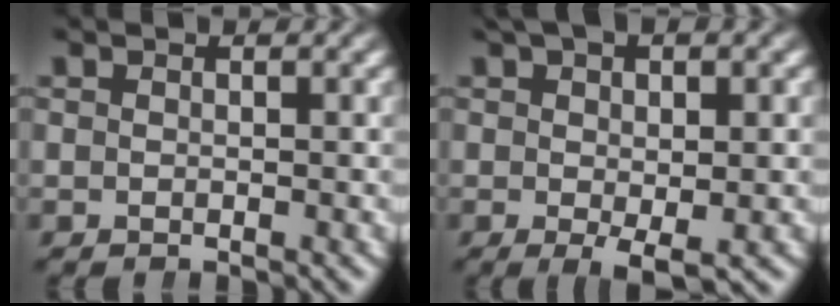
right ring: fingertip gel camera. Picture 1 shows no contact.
{"total": 3.5, "force": [-0.1, 1.0, 3.3], "torque": [-0.054, -0.008, 0.007]}